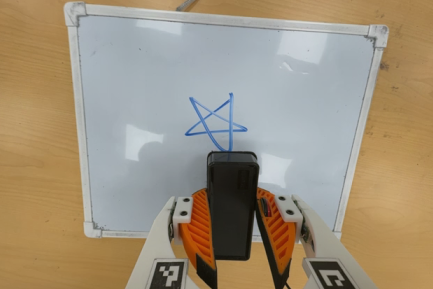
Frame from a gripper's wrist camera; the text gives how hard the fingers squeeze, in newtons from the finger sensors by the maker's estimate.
{"total": 9.4, "left": 7.7, "right": 11.0}